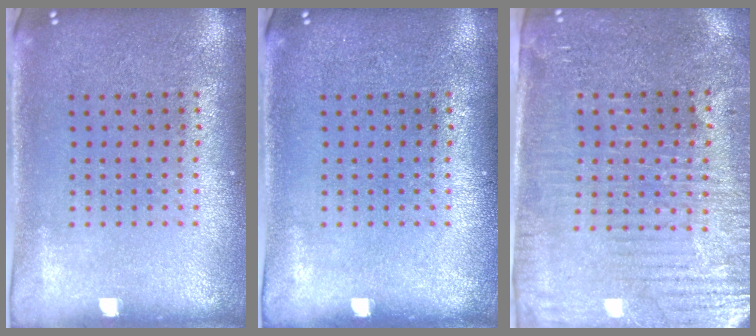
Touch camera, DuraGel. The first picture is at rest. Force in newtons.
{"total": 0.0}
{"total": 3.7, "press": 3.5, "slide": 1.4}